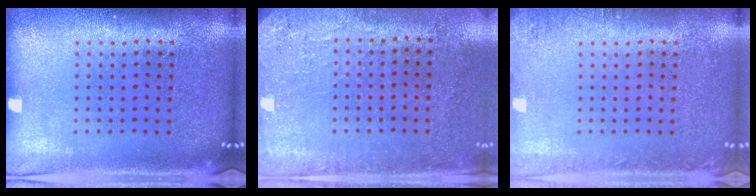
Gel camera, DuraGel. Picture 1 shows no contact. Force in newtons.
{"total": 2.8, "press": 2.3, "slide": 1.6}
{"total": 1.4, "press": 1.4, "slide": 0.1}